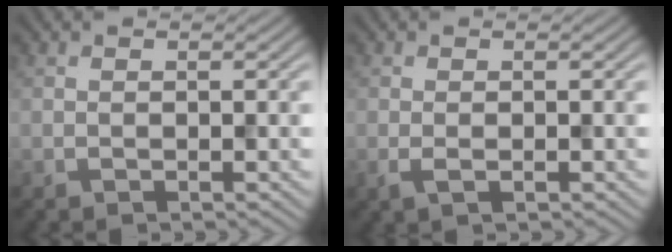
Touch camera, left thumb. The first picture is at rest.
{"total": 1.6, "force": [-0.6, 0.7, 1.3], "torque": [-0.033, -0.003, -0.013]}